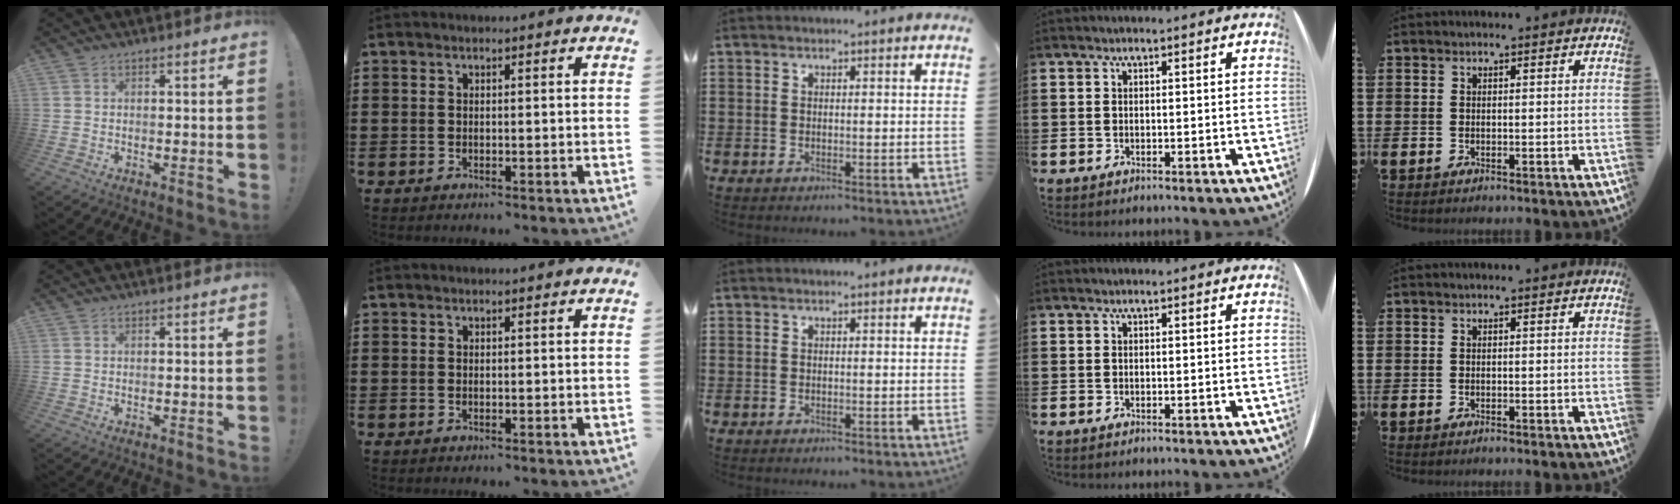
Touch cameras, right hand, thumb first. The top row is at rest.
{}